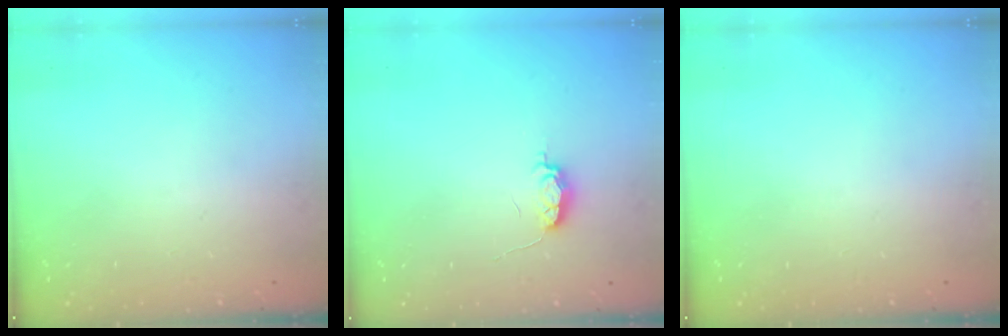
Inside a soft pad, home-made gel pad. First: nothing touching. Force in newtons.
{"total": 4.9, "press": 4.9, "slide": 0.7}
{"total": 0.0}